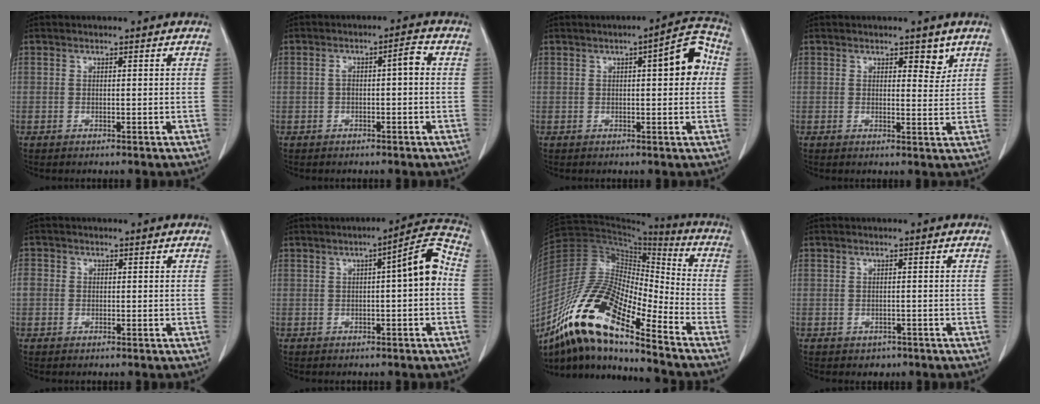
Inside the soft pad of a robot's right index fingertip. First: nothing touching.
{"total": 3.4, "force": [0.0, 0.8, 3.3], "torque": [-0.053, 0.021, 0.002]}
{"total": 7.3, "force": [1.3, 1.8, 6.9], "torque": [-0.086, 0.020, 0.011]}
{"total": 2.8, "force": [1.8, 1.3, 1.7], "torque": [-0.017, -0.011, 0.026]}
{"total": 2.8, "force": [0.0, 2.6, 1.0], "torque": [-0.027, 0.013, 0.002]}
{"total": 6.5, "force": [0.1, 0.7, 6.5], "torque": [-0.089, 0.021, -0.003]}
{"total": 18.7, "force": [-12.7, 4.0, 13.1], "torque": [-0.255, 0.012, -0.228]}
{"total": 1.6, "force": [-0.9, 1.3, 0.3], "torque": [-0.008, 0.002, -0.008]}